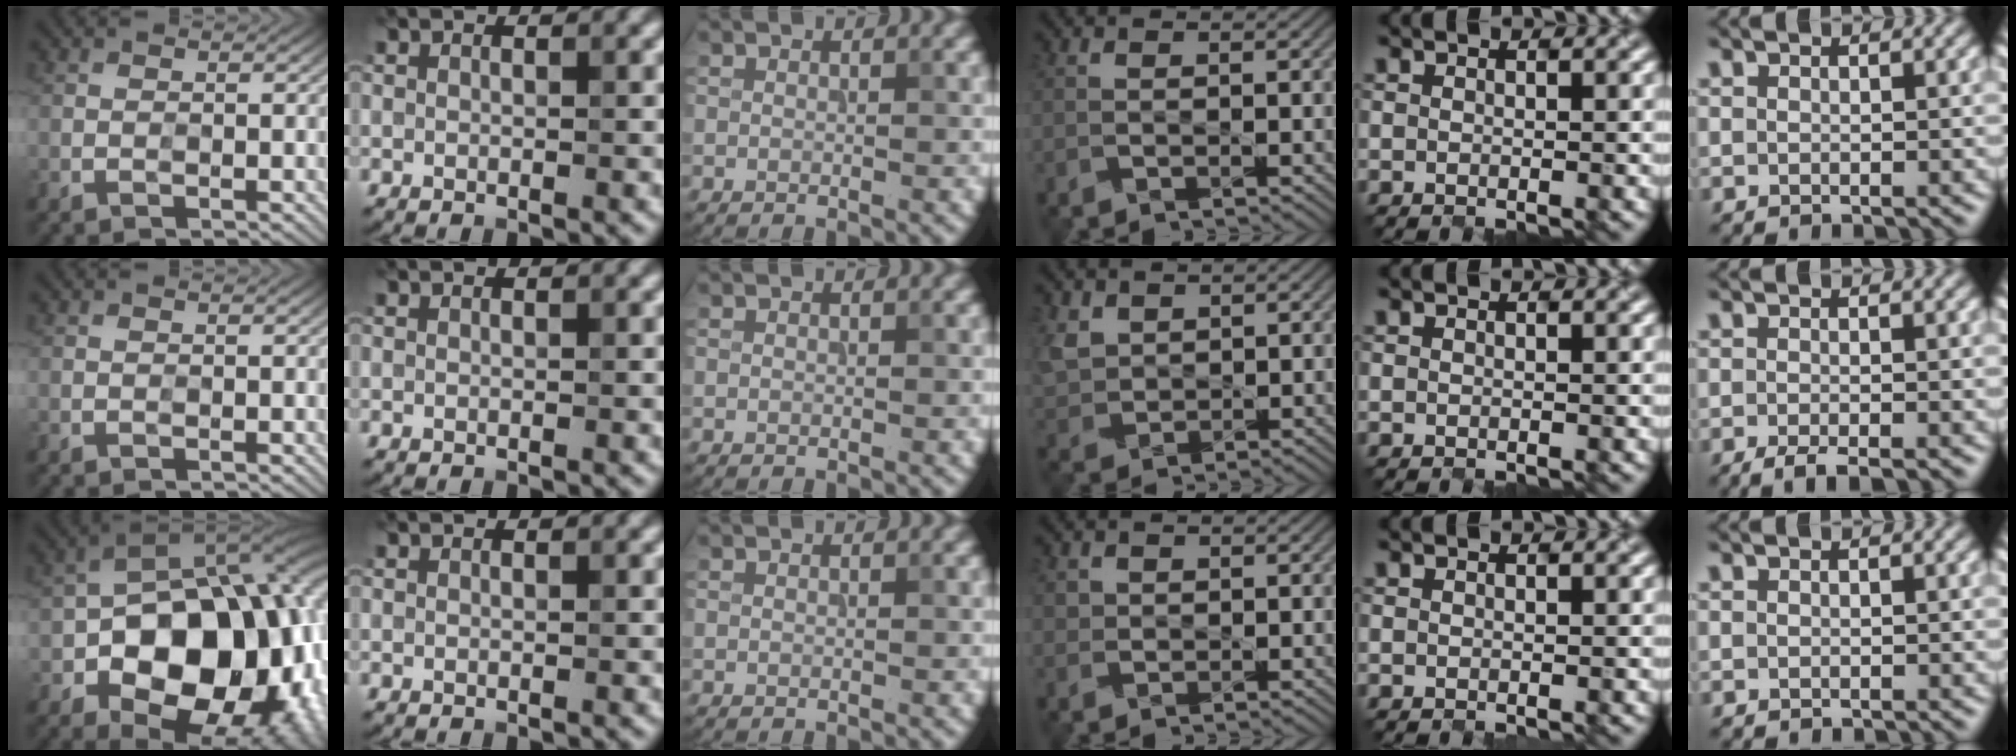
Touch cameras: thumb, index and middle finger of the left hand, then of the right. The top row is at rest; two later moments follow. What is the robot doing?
{"motion": "close", "object": "jewelry box"}